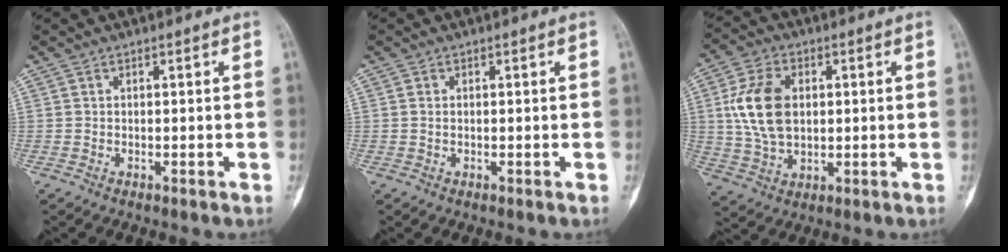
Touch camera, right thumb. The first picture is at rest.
{"total": 0.5, "force": [0.0, 0.3, 0.4], "torque": [-0.010, 0.000, 0.001]}
{"total": 12.1, "force": [1.7, 7.8, 9.0], "torque": [-0.170, 0.004, 0.036]}